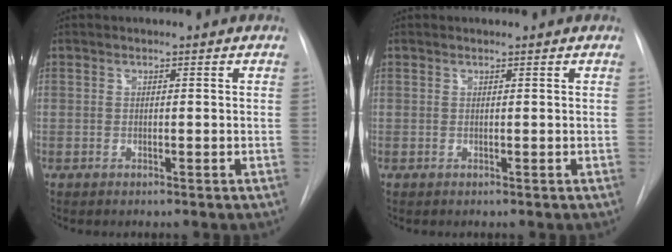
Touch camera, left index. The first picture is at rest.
{"total": 0.0}